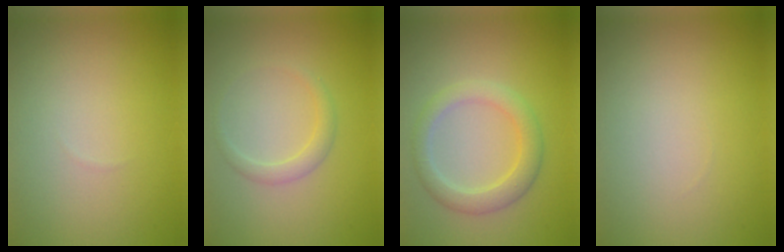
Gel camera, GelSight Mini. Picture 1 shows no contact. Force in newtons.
{"total": 1.5, "press": 1.5, "slide": 0.2}
{"total": 3.1, "press": 3.1, "slide": 0.3}
{"total": 0.0}